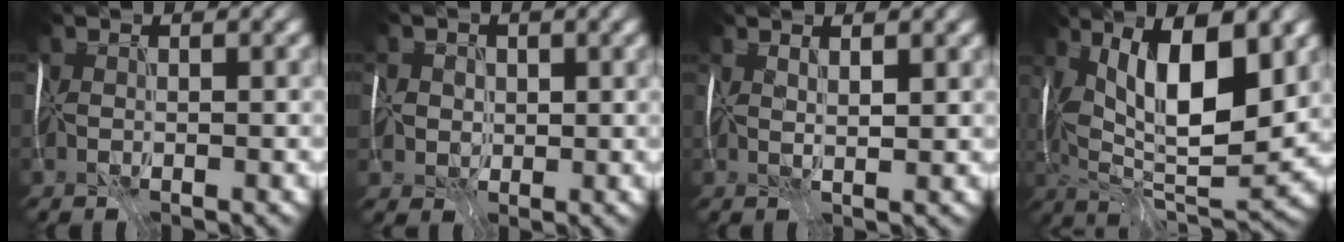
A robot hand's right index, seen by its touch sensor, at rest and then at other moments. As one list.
[{"total": 5.0, "force": [0.7, 4.5, 2.1], "torque": [-0.037, 0.032, -0.009]}, {"total": 1.8, "force": [1.4, -0.5, 1.0], "torque": [-0.019, 0.003, 0.029]}, {"total": 12.1, "force": [3.7, 3.6, 10.9], "torque": [-0.185, 0.005, 0.064]}]